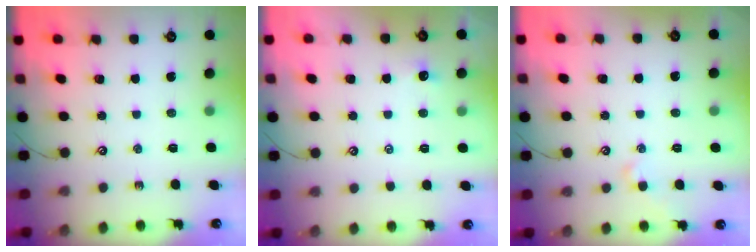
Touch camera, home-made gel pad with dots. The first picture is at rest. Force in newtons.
{"total": 1.0, "press": 0.9, "slide": 0.5}
{"total": 2.0, "press": 2.0, "slide": 0.4}